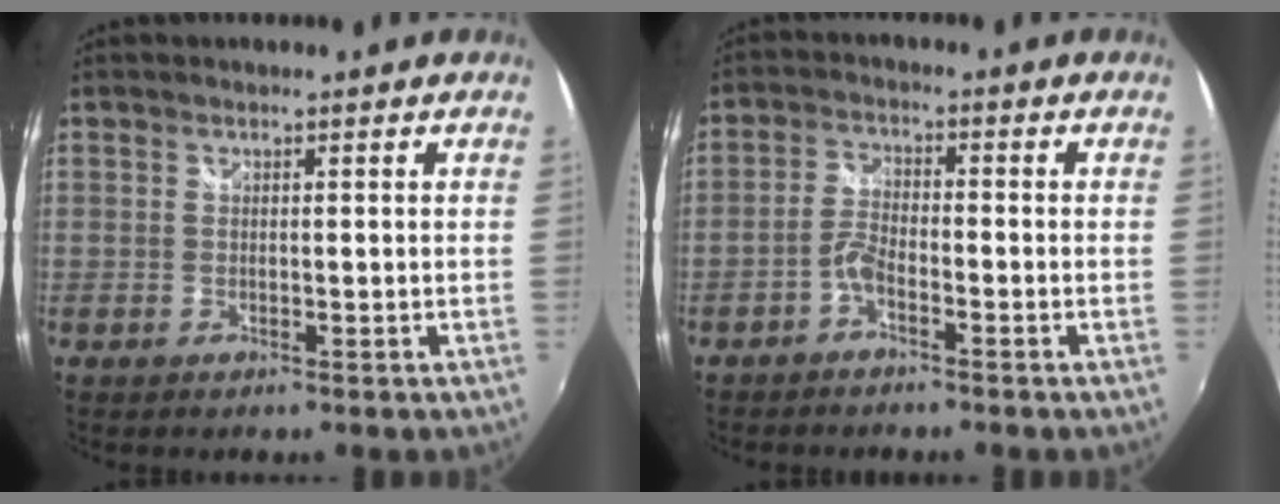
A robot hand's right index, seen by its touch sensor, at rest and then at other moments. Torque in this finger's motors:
{"motor_torque": [0.52, -0.16, 0.03, 0.03]}